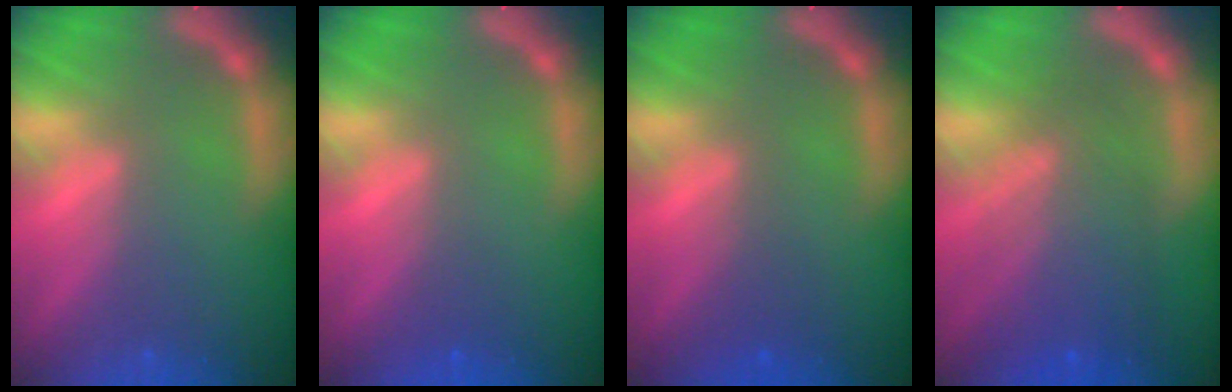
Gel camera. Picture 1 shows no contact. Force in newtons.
{"total": 1.0}
{"total": 1.5}
{"total": 7.0}